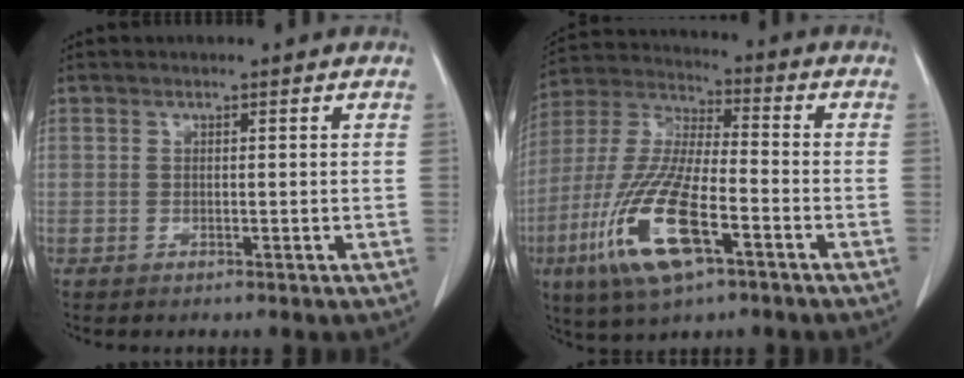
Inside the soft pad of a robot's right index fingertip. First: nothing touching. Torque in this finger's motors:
{"motor_torque": [0.46, -0.42, -0.09, -0.08]}